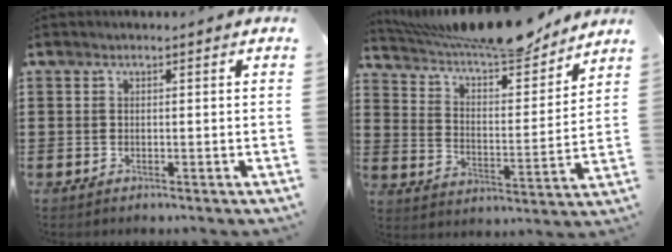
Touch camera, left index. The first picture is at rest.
{"total": 9.8, "force": [8.9, 1.1, 3.9], "torque": [-0.095, -0.058, 0.150]}